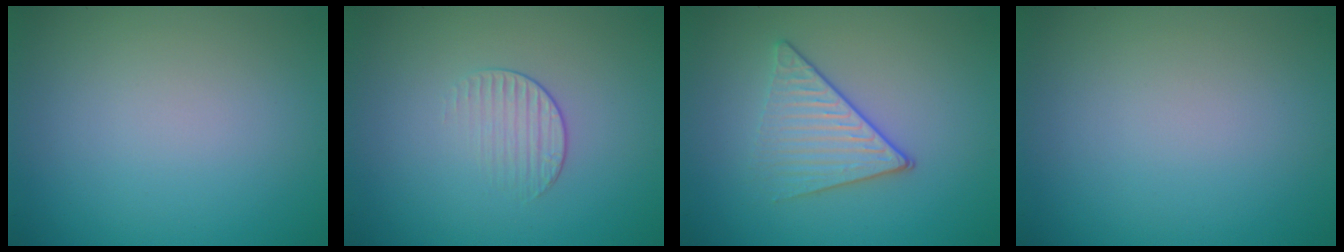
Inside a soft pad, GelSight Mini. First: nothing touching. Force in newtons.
{"total": 1.5, "press": 0.7, "slide": 1.3}
{"total": 3.4, "press": 2.9, "slide": 1.8}
{"total": 0.0}